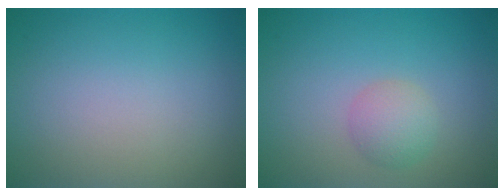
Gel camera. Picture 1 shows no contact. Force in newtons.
{"total": 2.2, "press": 2.2, "slide": 0.0}